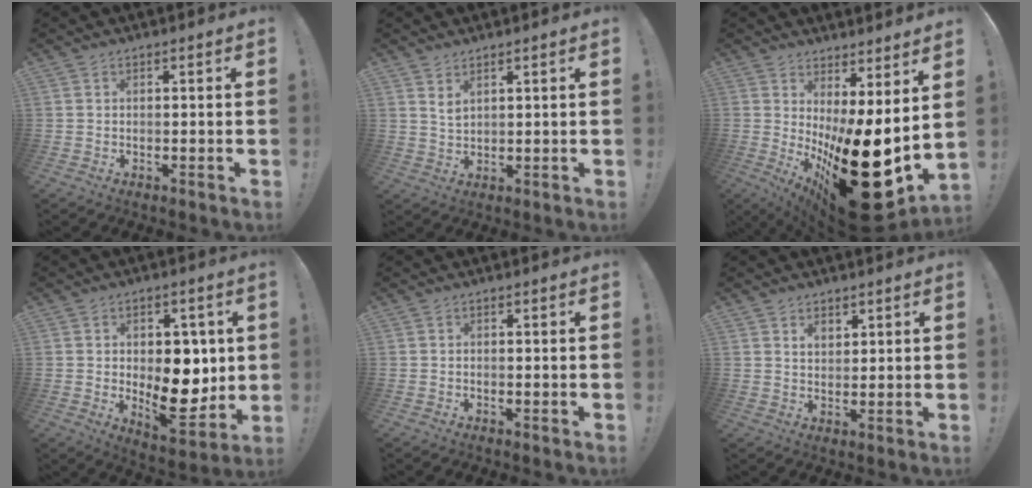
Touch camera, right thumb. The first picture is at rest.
{"total": 3.1, "force": [2.3, 1.1, 1.8], "torque": [-0.028, -0.017, 0.039]}
{"total": 21.8, "force": [-5.7, 6.1, 20.1], "torque": [-0.270, -0.017, -0.073]}
{"total": 14.1, "force": [-0.3, 9.4, 10.5], "torque": [-0.115, -0.013, 0.001]}
{"total": 0.0}
{"total": 3.4, "force": [2.4, 2.3, 1.0], "torque": [-0.009, -0.017, 0.043]}